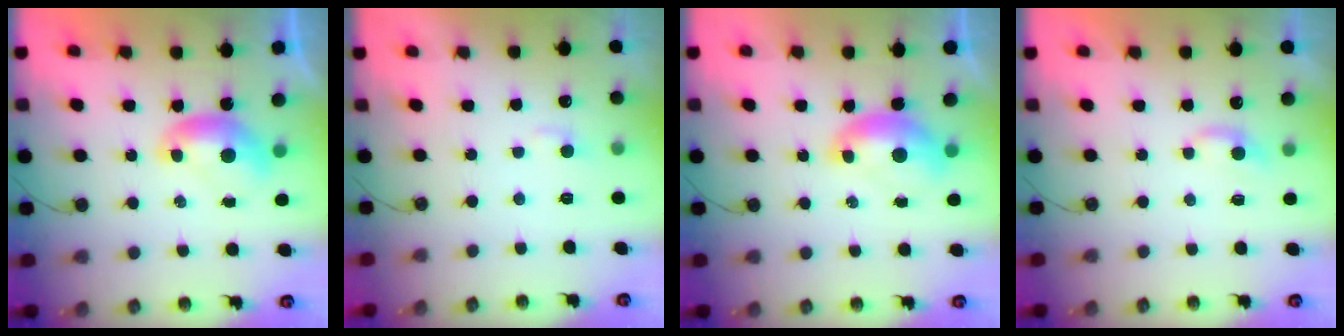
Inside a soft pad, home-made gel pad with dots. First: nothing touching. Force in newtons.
{"total": 2.8, "press": 2.8, "slide": 0.5}
{"total": 1.5, "press": 1.4, "slide": 0.6}
{"total": 2.0, "press": 2.0, "slide": 0.5}